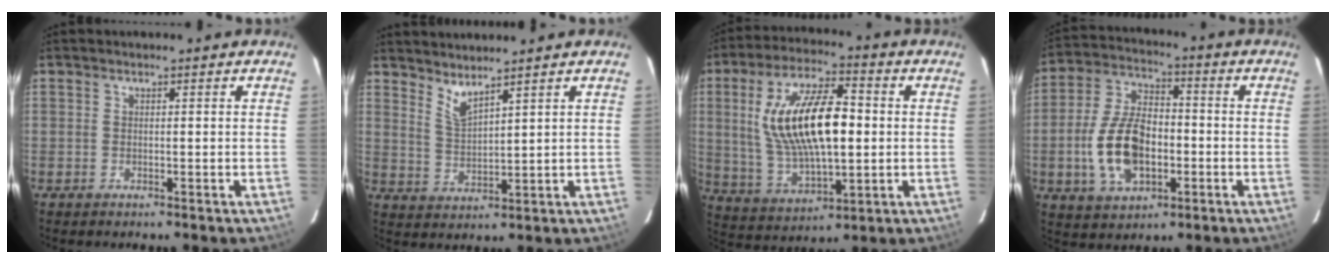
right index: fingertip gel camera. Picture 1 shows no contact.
{"total": 4.3, "force": [3.7, 0.2, 2.2], "torque": [-0.045, -0.007, 0.073]}
{"total": 19.1, "force": [1.8, 8.0, 17.2], "torque": [-0.332, 0.010, 0.046]}
{"total": 14.6, "force": [-3.4, 8.6, 11.4], "torque": [-0.234, 0.013, -0.052]}